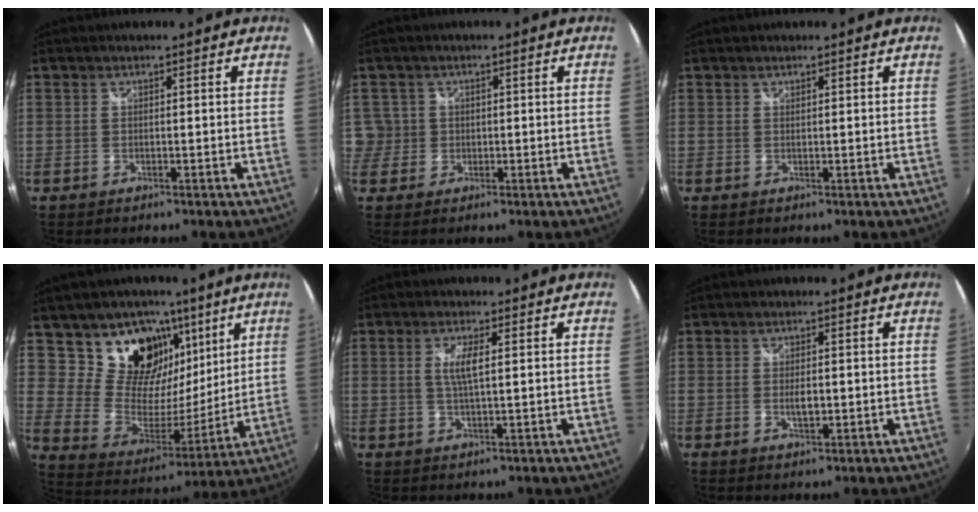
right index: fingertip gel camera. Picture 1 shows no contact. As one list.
[{"total": 3.9, "force": [0.2, 3.9, 0.3], "torque": [0.006, 0.013, 0.007]}, {"total": 0.0}, {"total": 17.7, "force": [10.4, 12.1, 7.9], "torque": [-0.153, -0.001, 0.194]}, {"total": 3.8, "force": [0.8, 0.6, 3.7], "torque": [-0.071, -0.004, 0.015]}, {"total": 2.6, "force": [-0.2, 1.2, 2.3], "torque": [-0.038, -0.004, -0.002]}]